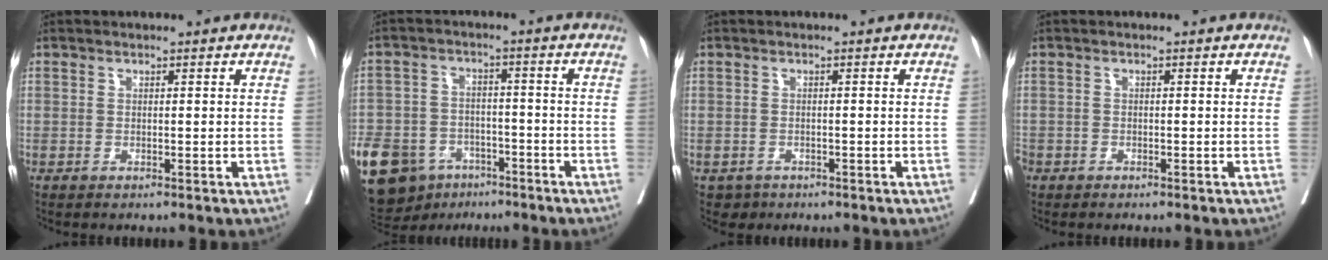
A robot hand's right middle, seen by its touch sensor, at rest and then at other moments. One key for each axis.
{"total": 21.1, "fx": -12.1, "fy": 14.1, "fz": 9.9, "tx": -0.280, "ty": -0.012, "tz": -0.188}
{"total": 1.9, "fx": -1.2, "fy": 1.5, "fz": 0.0, "tx": -0.001, "ty": 0.005, "tz": -0.017}
{"total": 2.2, "fx": -1.4, "fy": 1.5, "fz": 0.8, "tx": -0.026, "ty": -0.003, "tz": -0.028}